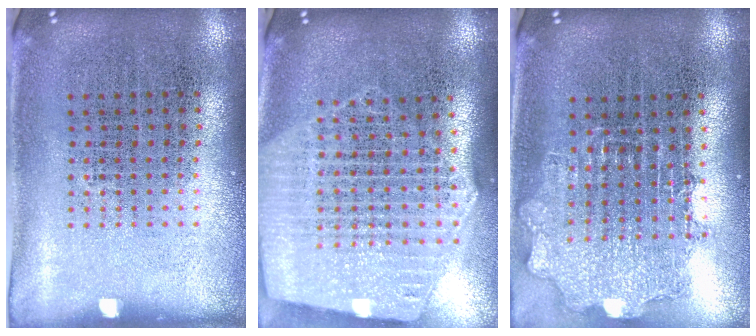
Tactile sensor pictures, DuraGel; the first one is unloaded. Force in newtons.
{"total": 2.7, "press": 2.3, "slide": 1.4}
{"total": 1.6, "press": 1.3, "slide": 0.8}